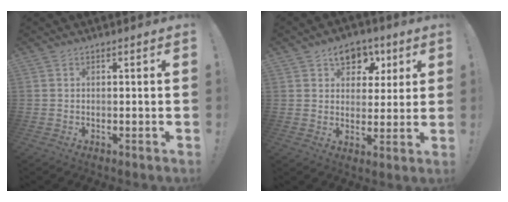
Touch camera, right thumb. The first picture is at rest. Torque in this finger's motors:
{"motor_torque": [-0.13, 0.17, 0.53, 0.05, 0.00]}